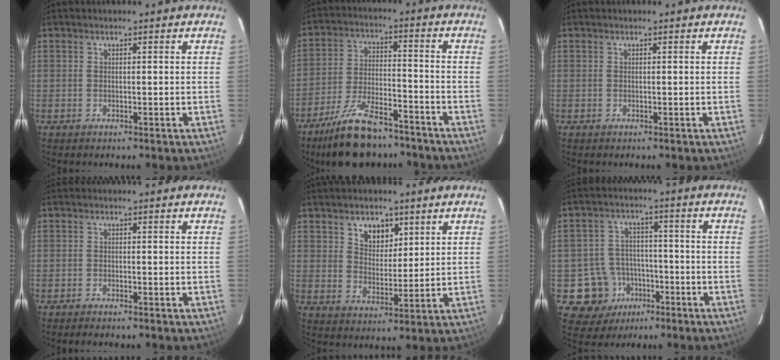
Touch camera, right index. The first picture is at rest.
{"total": 15.5, "force": [-12.5, 5.2, 7.5], "torque": [-0.158, -0.007, -0.205]}
{"total": 0.0}
{"total": 2.5, "force": [-2.3, 0.2, 1.0], "torque": [-0.027, -0.010, -0.041]}
{"total": 6.1, "force": [3.3, 4.1, 3.1], "torque": [-0.043, 0.005, 0.062]}
{"total": 9.4, "force": [-4.3, 8.2, 1.0], "torque": [-0.041, 0.032, -0.055]}